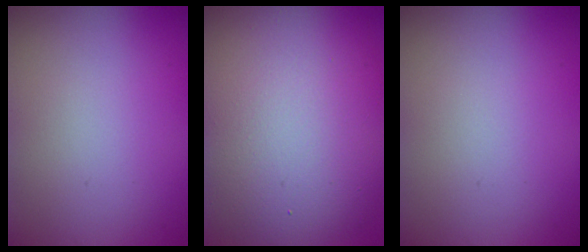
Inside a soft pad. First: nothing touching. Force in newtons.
{"total": 13.5, "press": 13.4, "slide": 0.7}
{"total": 0.0}